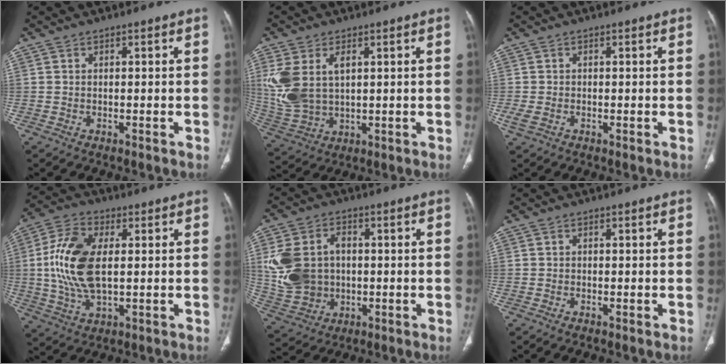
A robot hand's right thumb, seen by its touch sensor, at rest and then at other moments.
{"total": 12.4, "force": [3.0, 7.7, 9.2], "torque": [-0.206, -0.002, 0.074]}
{"total": 2.0, "force": [-0.6, 1.3, 1.5], "torque": [-0.041, 0.002, -0.009]}
{"total": 14.3, "force": [1.2, 7.6, 12.0], "torque": [-0.254, 0.005, 0.023]}
{"total": 14.1, "force": [0.8, 11.1, 8.7], "torque": [-0.164, 0.010, 0.031]}
{"total": 0.7, "force": [-0.3, 0.3, 0.6], "torque": [-0.012, -0.002, -0.008]}